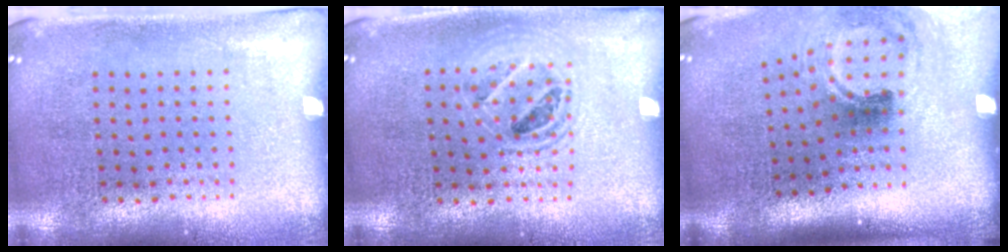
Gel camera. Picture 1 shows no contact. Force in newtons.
{"total": 1.4, "press": 1.2, "slide": 0.6}
{"total": 1.9, "press": 1.2, "slide": 1.5}